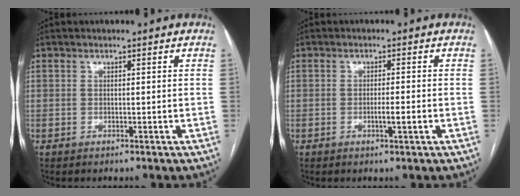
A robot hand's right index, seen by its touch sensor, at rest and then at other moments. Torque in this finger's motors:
{"motor_torque": [0.49, -0.02, 0.14, 0.04]}